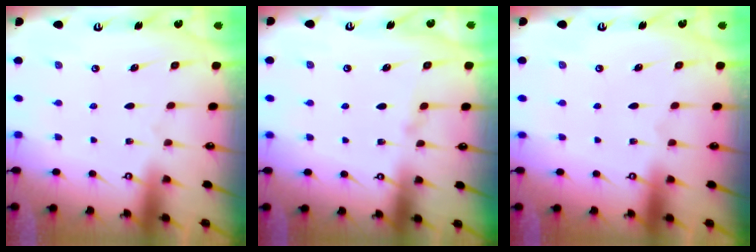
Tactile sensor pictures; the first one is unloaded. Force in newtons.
{"total": 0.0}
{"total": 0.0}